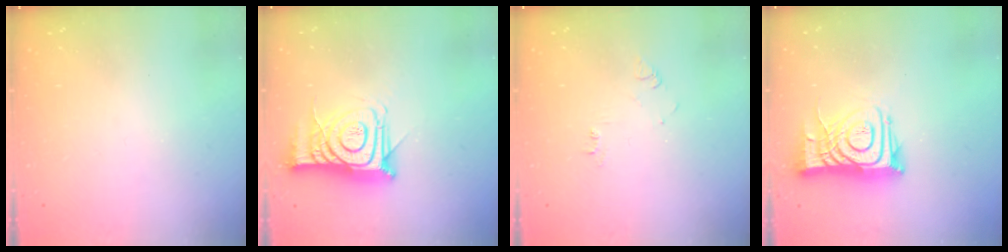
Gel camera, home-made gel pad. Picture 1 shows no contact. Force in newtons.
{"total": 13.9, "press": 13.9, "slide": 1.2}
{"total": 3.7, "press": 3.7, "slide": 0.4}
{"total": 12.5, "press": 12.4, "slide": 1.3}